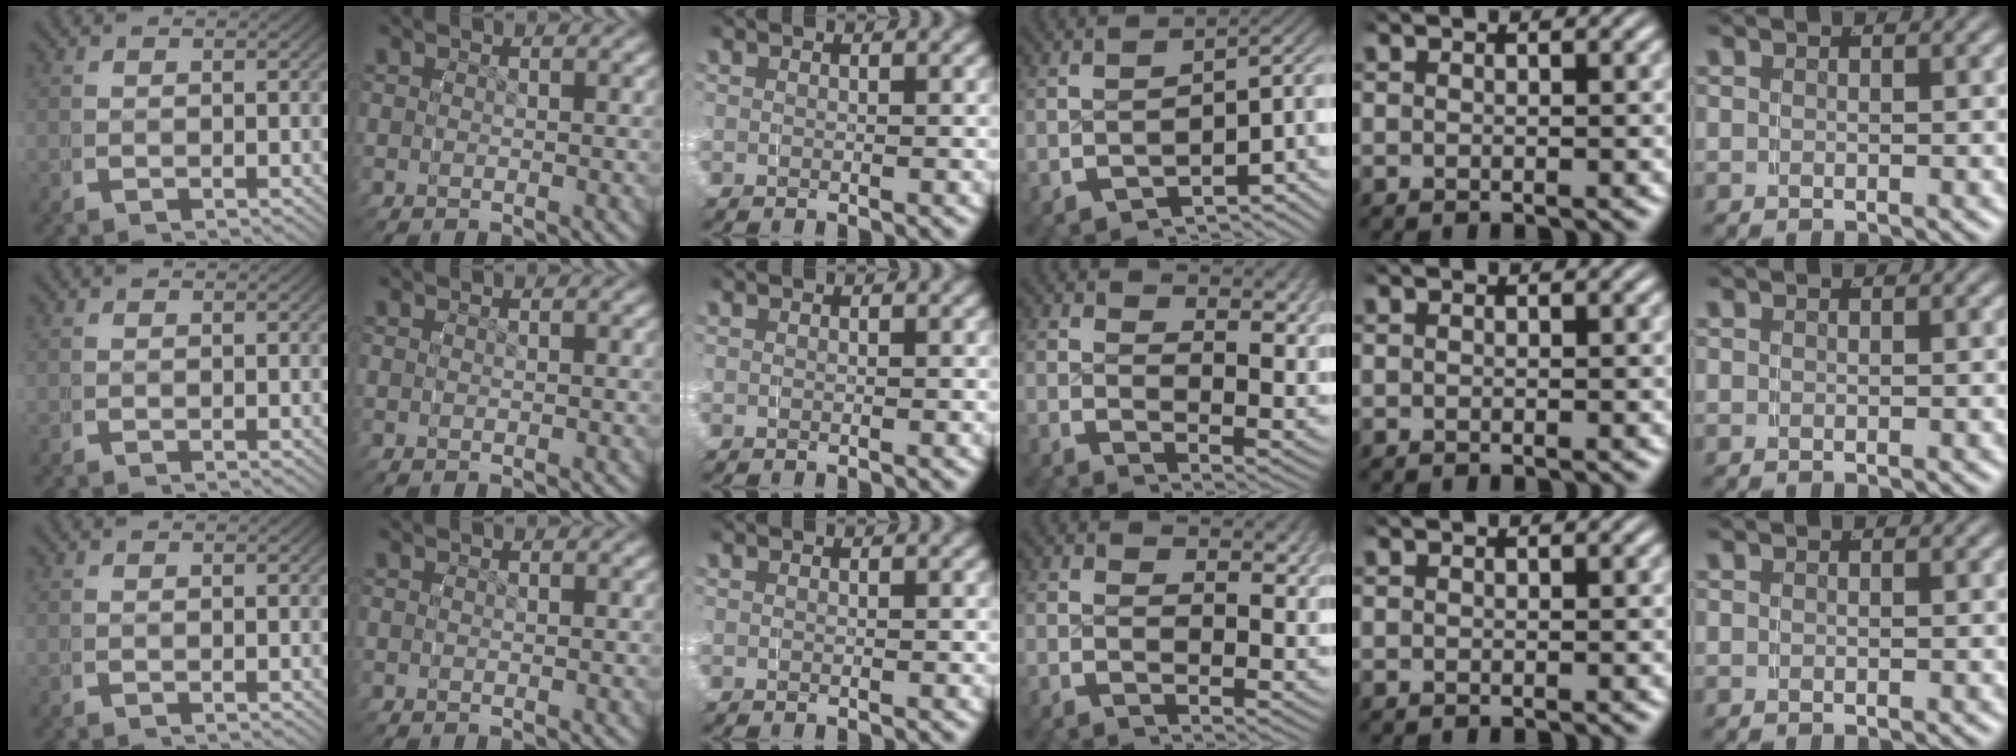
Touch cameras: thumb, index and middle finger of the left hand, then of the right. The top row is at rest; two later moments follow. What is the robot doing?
{"motion": "grasp_and_lifting", "object": "water bottle"}